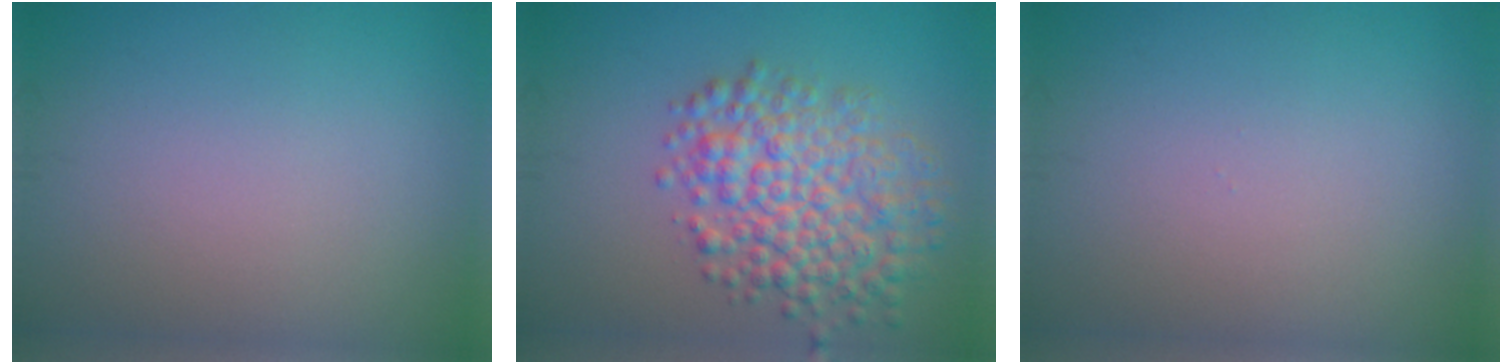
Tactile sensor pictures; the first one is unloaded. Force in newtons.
{"total": 6.7, "press": 6.7, "slide": 0.2}
{"total": 0.0}